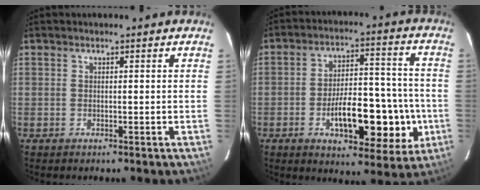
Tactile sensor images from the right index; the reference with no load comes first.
{"total": 16.7, "force": [-4.7, 6.8, 14.5], "torque": [-0.211, 0.027, -0.061]}